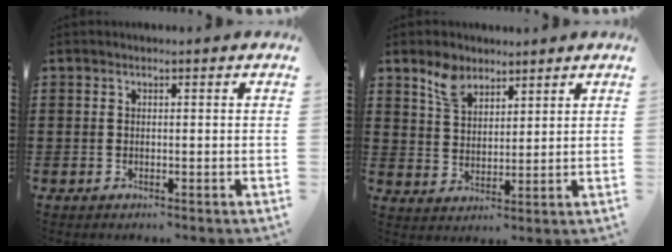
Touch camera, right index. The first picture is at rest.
{"total": 5.5, "force": [4.1, 2.9, 2.2], "torque": [-0.059, 0.006, 0.079]}